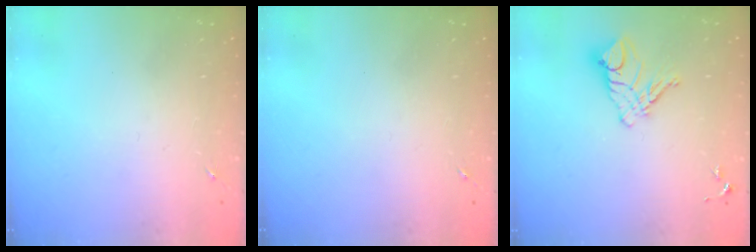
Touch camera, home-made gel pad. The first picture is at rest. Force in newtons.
{"total": 0.0}
{"total": 10.7, "press": 10.6, "slide": 1.1}